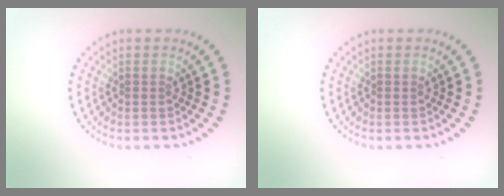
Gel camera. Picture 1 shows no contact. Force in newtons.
{"total": 0.0}